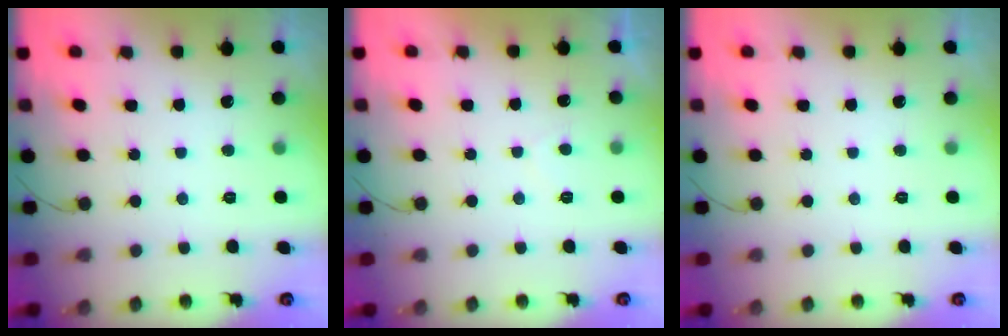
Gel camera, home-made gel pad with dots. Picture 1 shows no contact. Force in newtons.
{"total": 1.7, "press": 1.5, "slide": 0.7}
{"total": 0.0}